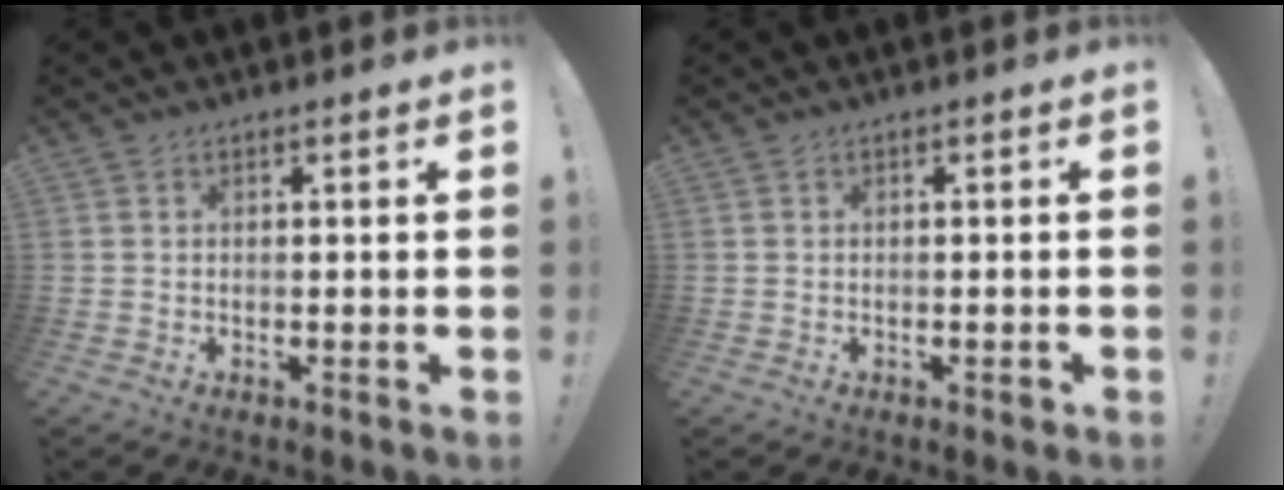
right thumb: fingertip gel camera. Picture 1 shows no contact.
{"total": 1.3, "force": [-0.7, 1.0, 0.5], "torque": [-0.003, 0.003, -0.012]}